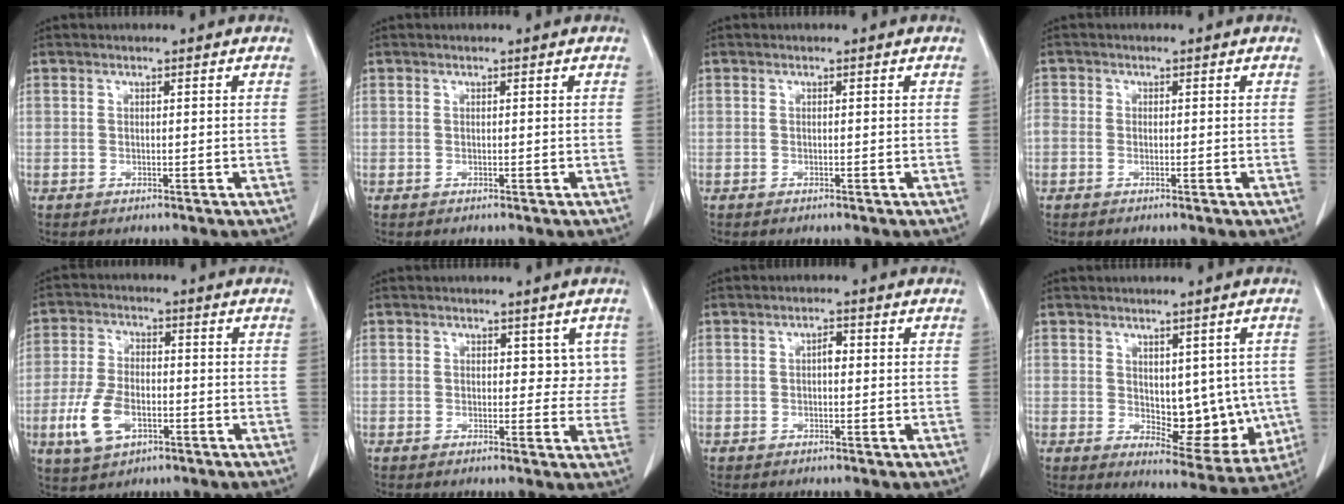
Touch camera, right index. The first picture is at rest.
{"total": 0.0}
{"total": 0.0}
{"total": 3.2, "force": [-0.3, 2.7, 1.7], "torque": [-0.055, 0.009, -0.004]}
{"total": 8.4, "force": [-3.1, 4.6, 6.4], "torque": [-0.147, 0.001, -0.055]}
{"total": 3.4, "force": [1.5, 2.3, 1.9], "torque": [-0.001, -0.003, 0.015]}
{"total": 1.5, "force": [0.1, 0.7, 1.3], "torque": [-0.018, 0.005, -0.001]}
{"total": 9.6, "force": [0.0, 5.3, 8.0], "torque": [-0.086, -0.006, 0.018]}